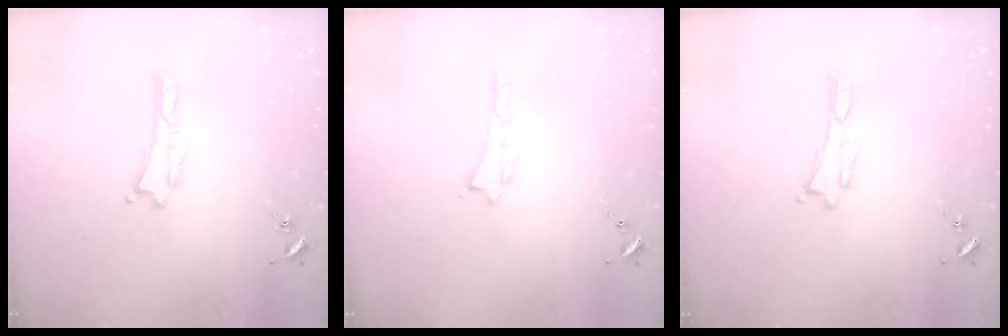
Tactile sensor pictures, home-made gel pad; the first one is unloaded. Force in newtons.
{"total": 0.0}
{"total": 0.0}